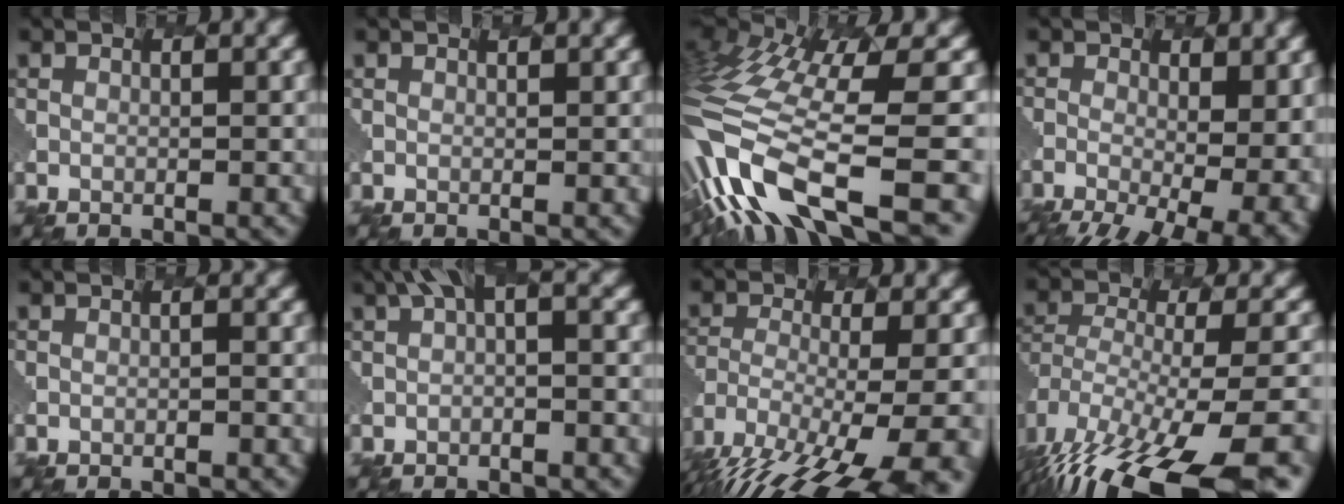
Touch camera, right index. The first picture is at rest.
{"total": 0.0}
{"total": 12.5, "force": [-5.1, 4.4, 10.5], "torque": [-0.244, 0.015, -0.084]}
{"total": 11.7, "force": [-4.4, 5.2, 9.5], "torque": [-0.132, -0.021, -0.040]}
{"total": 0.5, "force": [-0.3, 0.1, 0.4], "torque": [-0.006, 0.005, -0.004]}
{"total": 3.4, "force": [0.7, 0.8, 3.2], "torque": [-0.052, 0.018, 0.004]}
{"total": 13.9, "force": [-10.2, 3.8, 8.7], "torque": [-0.173, -0.024, -0.142]}
{"total": 14.7, "force": [-10.1, 5.2, 9.4], "torque": [-0.201, -0.029, -0.128]}